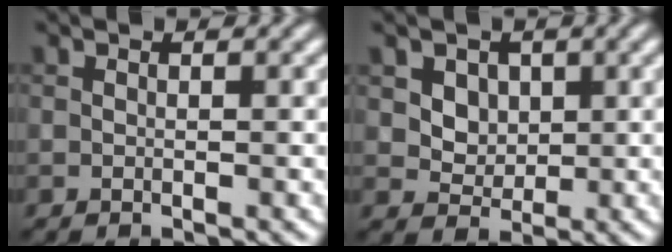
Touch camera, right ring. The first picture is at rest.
{"total": 3.8, "force": [1.5, 3.0, 1.8], "torque": [-0.040, -0.006, 0.037]}